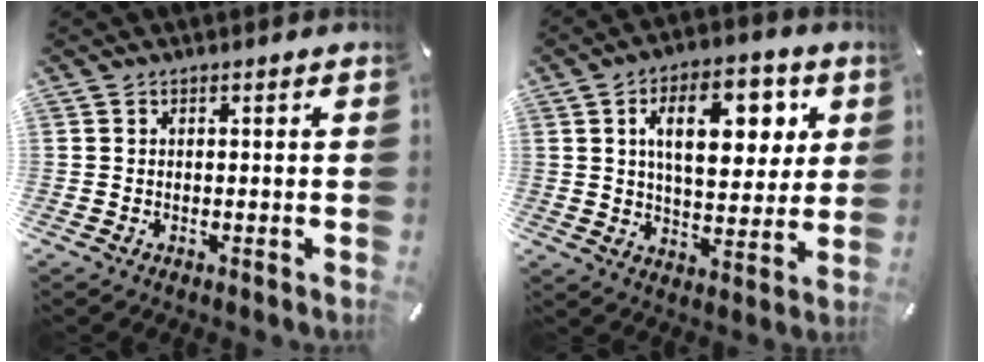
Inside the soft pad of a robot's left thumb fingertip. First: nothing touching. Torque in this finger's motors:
{"motor_torque": [2.19, 2.82, 2.23, -0.54, 0.53]}